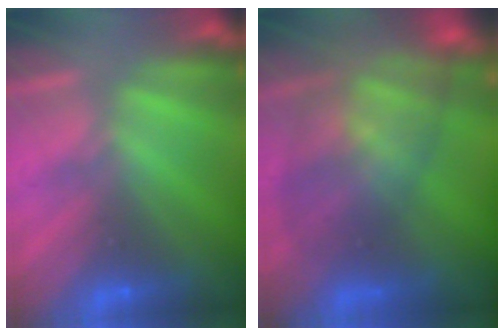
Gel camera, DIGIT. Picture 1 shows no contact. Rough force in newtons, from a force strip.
{"total": 7.9}